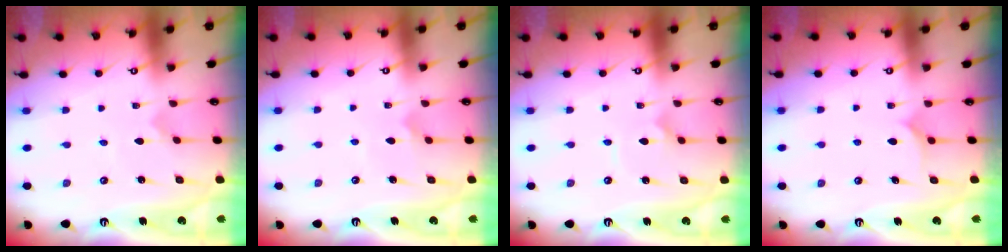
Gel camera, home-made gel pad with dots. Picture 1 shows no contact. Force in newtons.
{"total": 5.0, "press": 5.0, "slide": 0.6}
{"total": 2.3, "press": 2.3, "slide": 0.2}
{"total": 6.6, "press": 6.6, "slide": 0.3}